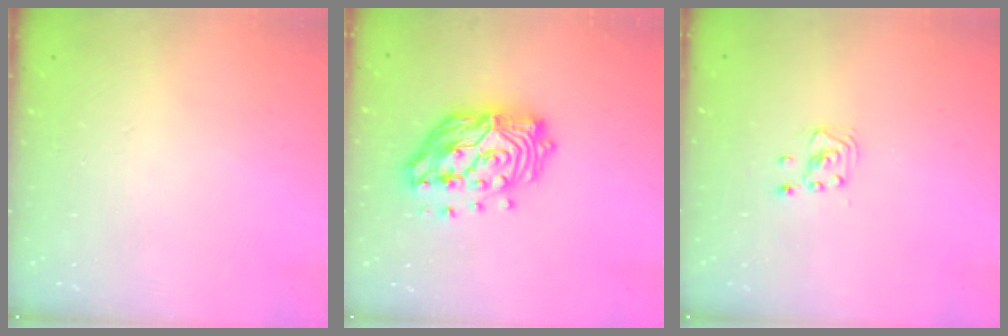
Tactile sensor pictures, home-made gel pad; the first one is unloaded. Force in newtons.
{"total": 17.9, "press": 17.8, "slide": 1.7}
{"total": 2.2, "press": 2.2, "slide": 0.2}